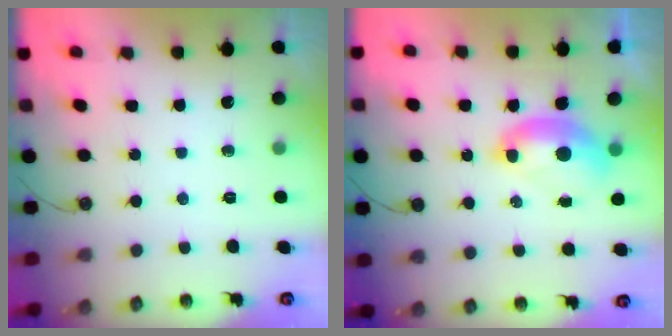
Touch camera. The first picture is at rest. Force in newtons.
{"total": 2.6, "press": 2.6, "slide": 0.6}